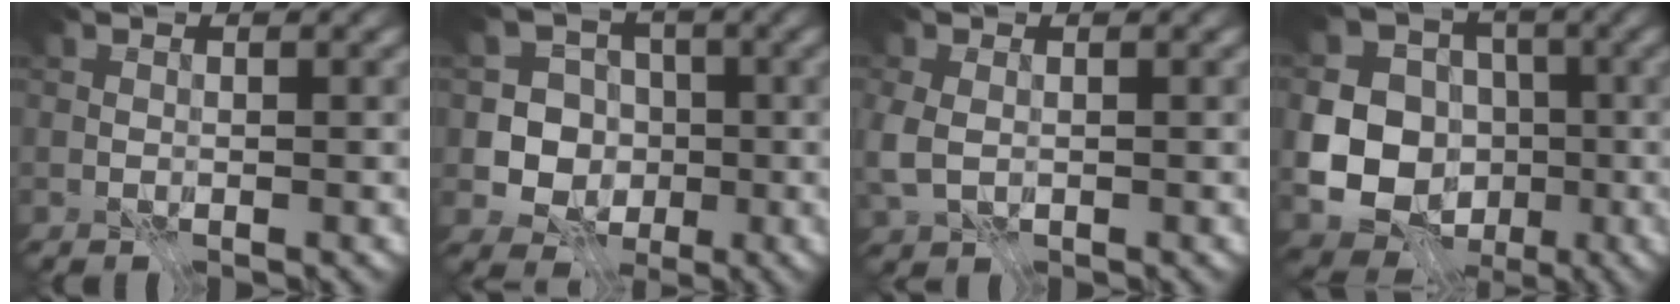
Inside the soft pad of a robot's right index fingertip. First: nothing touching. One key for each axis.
{"total": 5.8, "fx": -1.3, "fy": 5.3, "fz": 1.9, "tx": -0.015, "ty": 0.003, "tz": -0.049}
{"total": 3.4, "fx": -0.5, "fy": 2.4, "fz": 2.3, "tx": -0.067, "ty": -0.004, "tz": -0.012}
{"total": 12.8, "fx": -2.4, "fy": 11.7, "fz": 4.6, "tx": -0.108, "ty": -0.009, "tz": -0.052}